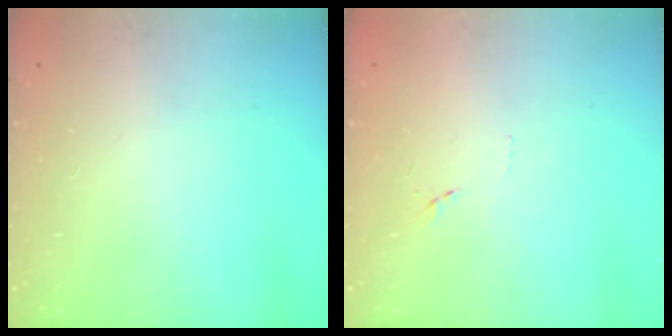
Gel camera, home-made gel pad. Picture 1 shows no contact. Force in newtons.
{"total": 7.6, "press": 7.6, "slide": 0.7}